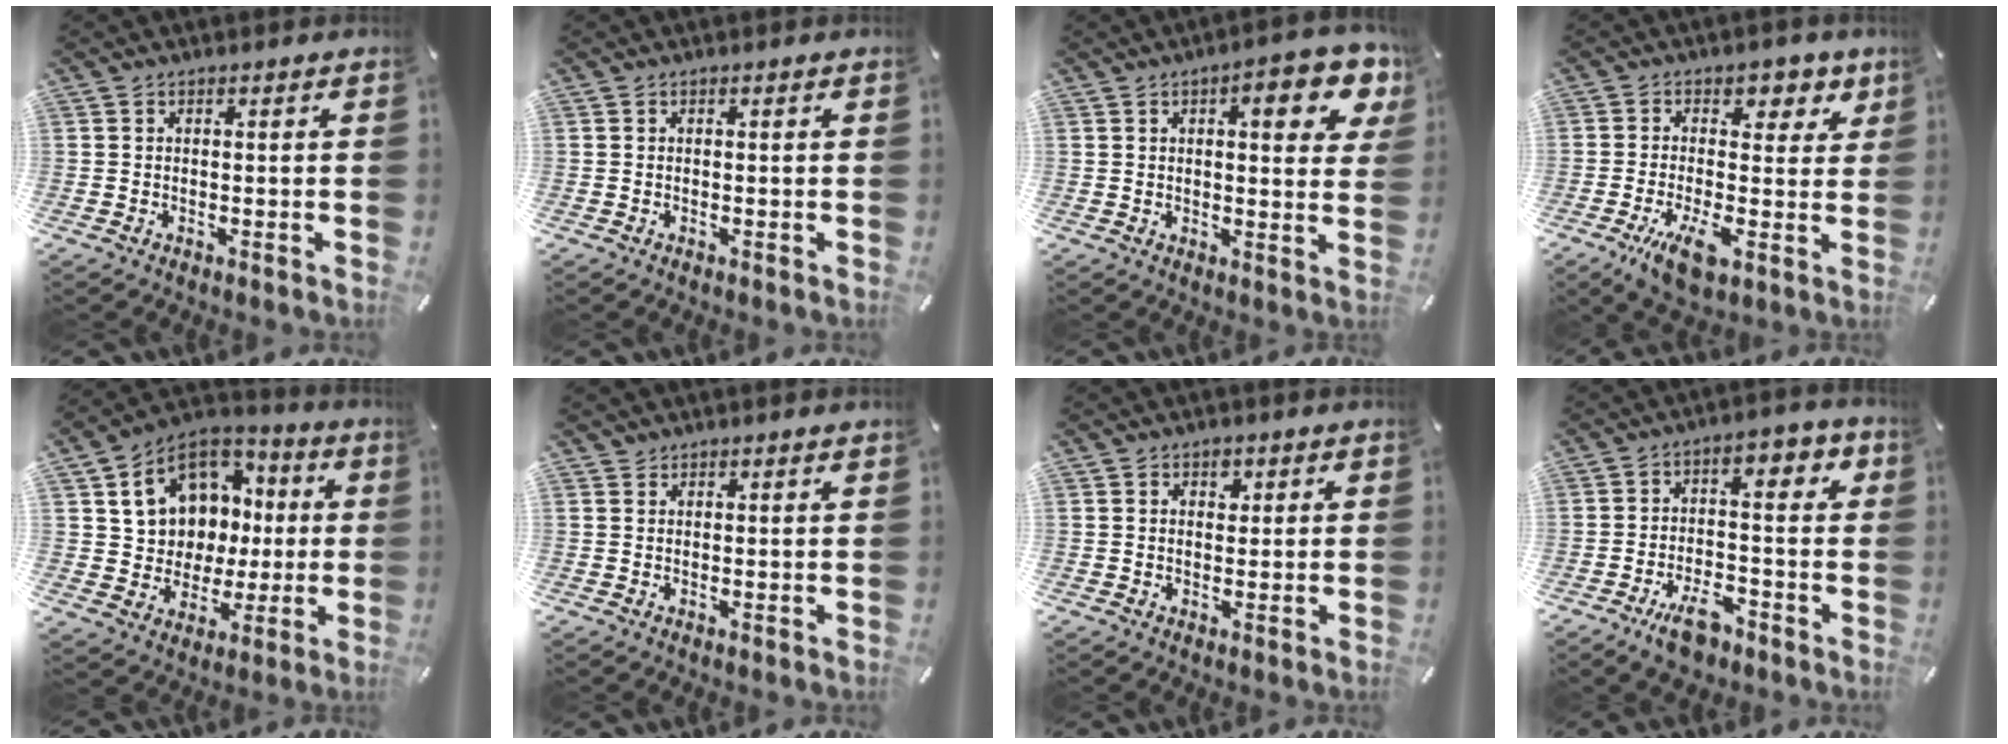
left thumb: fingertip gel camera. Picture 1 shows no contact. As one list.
[{"total": 0.0}, {"total": 10.8, "force": [5.0, 4.0, 8.7], "torque": [-0.108, -0.020, 0.076]}, {"total": 12.6, "force": [-0.6, 8.0, 9.7], "torque": [-0.122, -0.008, -0.006]}, {"total": 13.9, "force": [3.7, 12.4, 5.0], "torque": [-0.093, -0.017, 0.086]}, {"total": 1.0, "force": [1.0, 0.1, 0.1], "torque": [-0.003, -0.001, 0.020]}, {"total": 2.7, "force": [1.3, 2.0, 1.3], "torque": [-0.004, -0.006, 0.017]}, {"total": 11.3, "force": [-3.9, 6.7, 8.2], "torque": [-0.107, 0.026, -0.066]}]